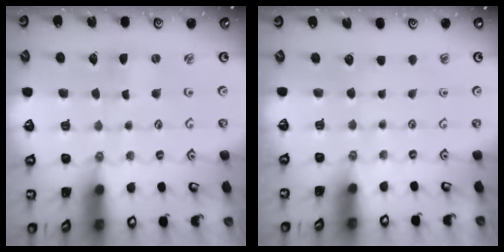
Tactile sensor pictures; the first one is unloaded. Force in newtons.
{"total": 0.0}